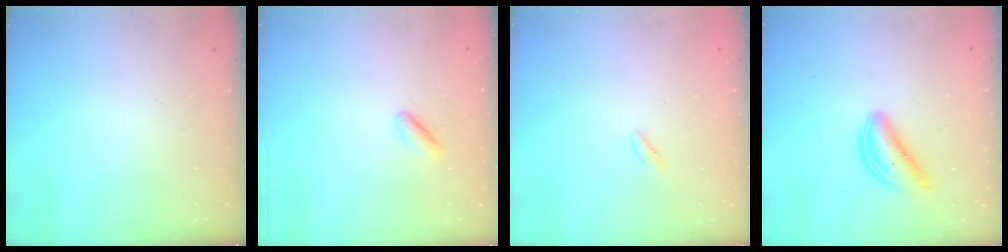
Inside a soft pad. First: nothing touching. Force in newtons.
{"total": 1.5, "press": 1.3, "slide": 0.6}
{"total": 0.6, "press": 0.0, "slide": 0.6}
{"total": 6.1, "press": 6.0, "slide": 0.8}